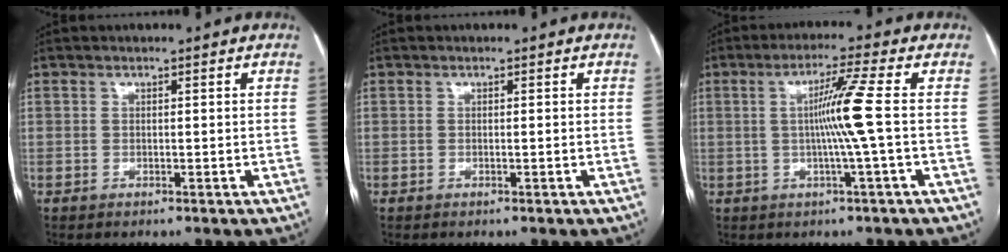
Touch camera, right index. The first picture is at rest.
{"total": 0.0}
{"total": 7.0, "force": [-0.1, -2.0, 6.7], "torque": [-0.120, 0.002, 0.001]}